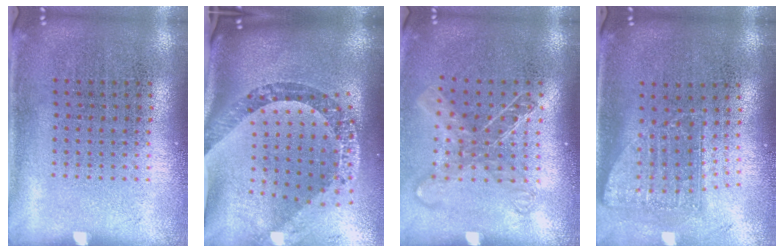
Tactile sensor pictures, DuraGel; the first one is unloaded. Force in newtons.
{"total": 3.5, "press": 2.4, "slide": 2.5}
{"total": 1.5, "press": 1.2, "slide": 0.8}
{"total": 1.7, "press": 1.2, "slide": 1.2}